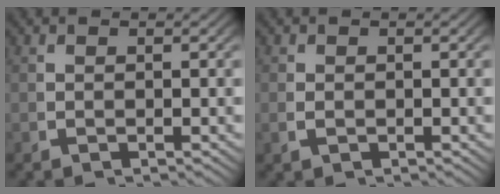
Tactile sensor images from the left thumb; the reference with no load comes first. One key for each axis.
{"total": 0.9, "fx": -0.1, "fy": 0.7, "fz": 0.5, "tx": -0.017, "ty": -0.010, "tz": 0.005}